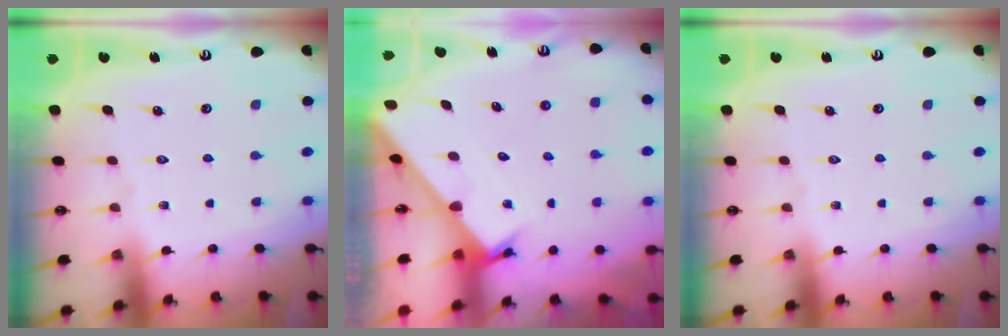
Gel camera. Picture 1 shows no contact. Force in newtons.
{"total": 2.3, "press": 2.3, "slide": 0.0}
{"total": 0.0}